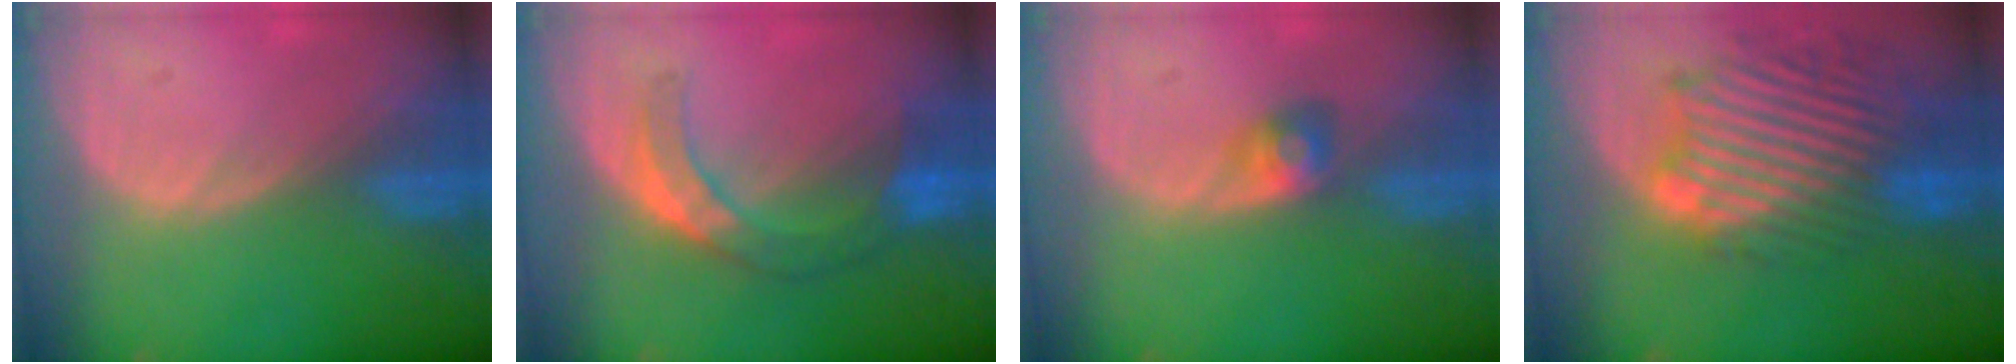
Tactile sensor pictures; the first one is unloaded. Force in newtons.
{"total": 7.6, "press": 6.7, "slide": 3.6}
{"total": 2.9, "press": 2.6, "slide": 1.1}
{"total": 13.3, "press": 11.7, "slide": 6.4}